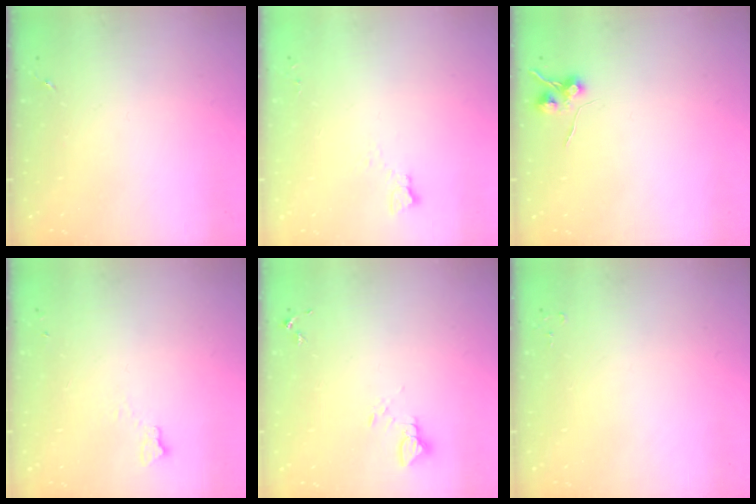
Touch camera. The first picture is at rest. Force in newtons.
{"total": 2.5, "press": 2.5, "slide": 0.1}
{"total": 6.6, "press": 6.6, "slide": 0.8}
{"total": 2.3, "press": 2.3, "slide": 0.2}
{"total": 3.2, "press": 3.2, "slide": 0.1}
{"total": 2.2, "press": 2.2, "slide": 0.2}